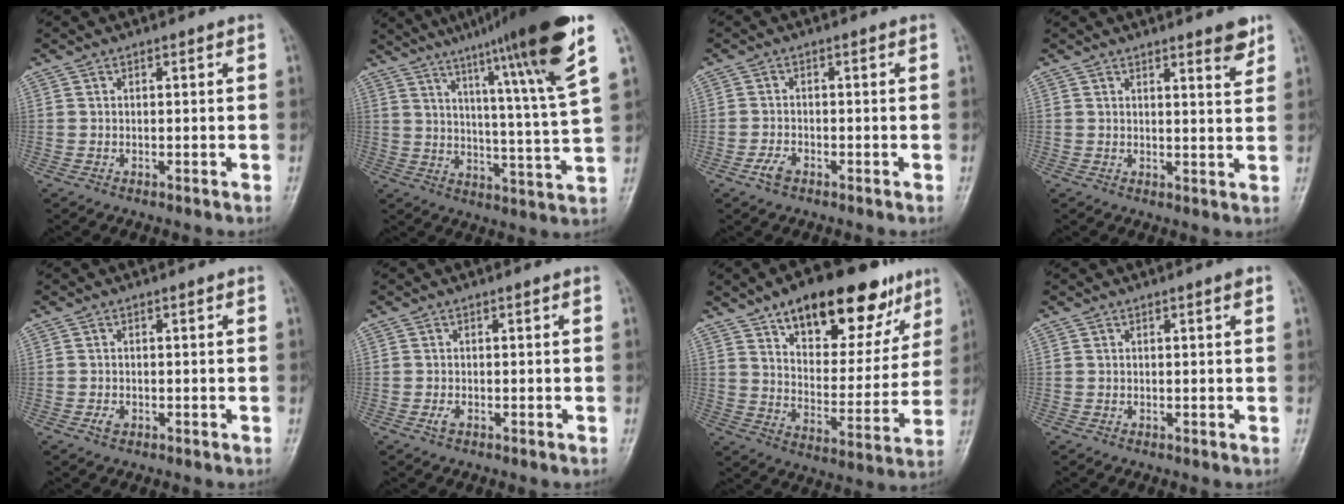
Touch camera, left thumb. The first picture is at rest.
{"total": 21.2, "force": [12.7, 0.8, 17.0], "torque": [-0.237, -0.048, 0.180]}
{"total": 2.4, "force": [-1.4, 1.3, 1.4], "torque": [-0.033, 0.006, -0.027]}
{"total": 4.1, "force": [2.9, 0.7, 2.8], "torque": [-0.030, -0.023, 0.039]}
{"total": 1.2, "force": [-0.4, 0.8, 0.7], "torque": [-0.015, 0.000, -0.008]}
{"total": 1.1, "force": [-0.3, 0.6, 0.9], "torque": [-0.017, 0.000, -0.004]}
{"total": 22.1, "force": [13.4, 10.3, 14.2], "torque": [-0.153, -0.041, 0.207]}
{"total": 1.0, "force": [0.5, 0.0, 0.8], "torque": [-0.011, -0.001, 0.005]}